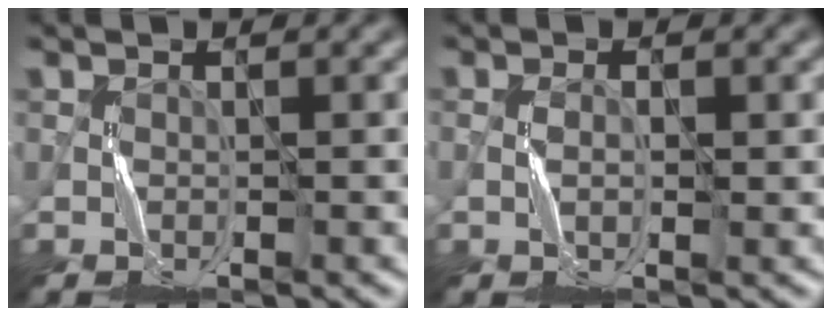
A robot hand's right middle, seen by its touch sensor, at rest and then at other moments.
{"total": 0.9, "force": [-0.2, 0.3, 0.8], "torque": [-0.016, 0.003, -0.005]}